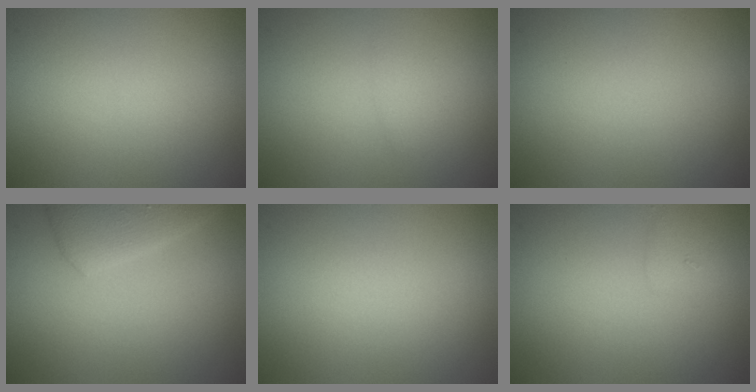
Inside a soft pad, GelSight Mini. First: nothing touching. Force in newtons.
{"total": 1.0, "press": 1.0, "slide": 0.1}
{"total": 0.0}
{"total": 3.4, "press": 3.4, "slide": 0.2}
{"total": 0.0}
{"total": 0.5, "press": 0.5, "slide": 0.0}